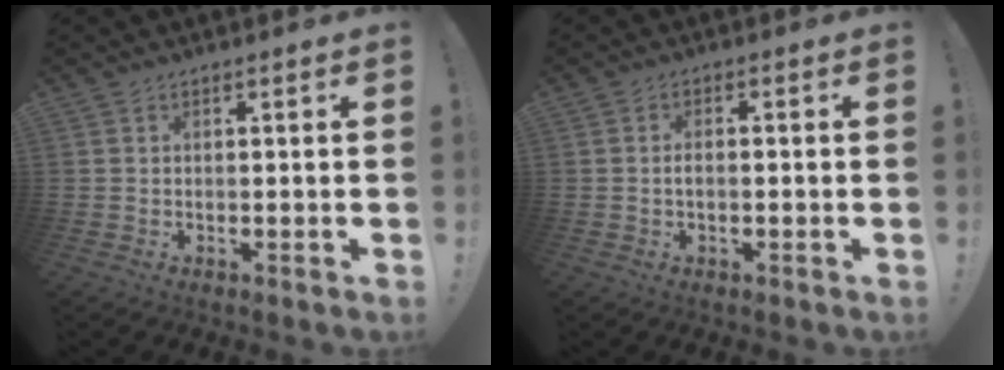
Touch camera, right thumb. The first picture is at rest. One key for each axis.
{"total": 1.9, "fx": -0.6, "fy": 0.7, "fz": 1.7, "tx": -0.030, "ty": 0.004, "tz": -0.010}